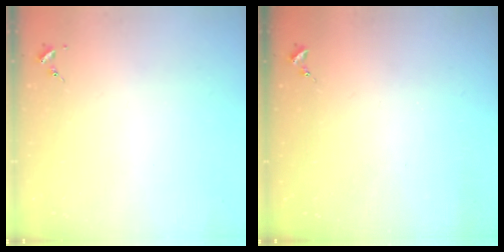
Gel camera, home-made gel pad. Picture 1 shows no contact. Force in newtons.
{"total": 0.0}